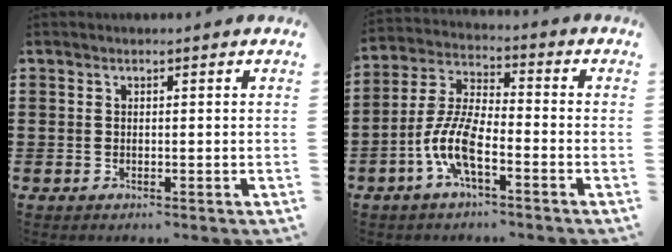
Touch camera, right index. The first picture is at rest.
{"total": 8.3, "force": [-3.8, 2.3, 7.0], "torque": [-0.173, -0.014, -0.076]}